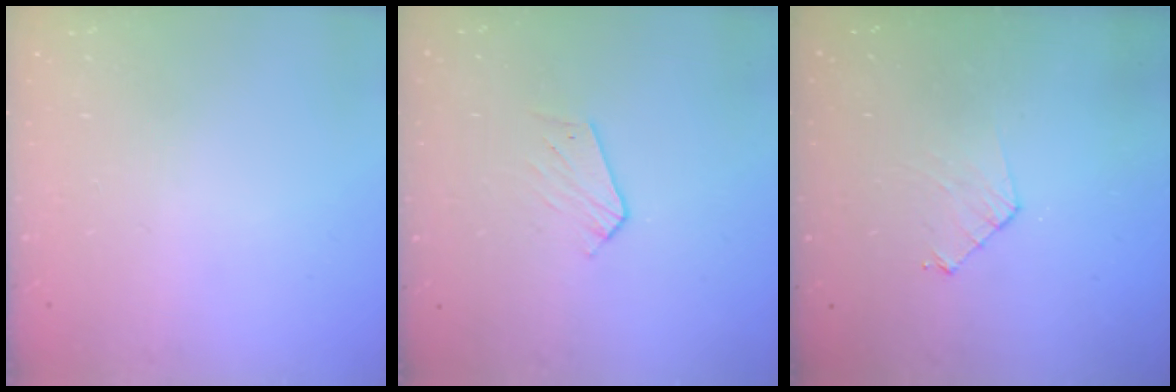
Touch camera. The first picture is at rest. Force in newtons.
{"total": 3.8, "press": 3.7, "slide": 0.3}
{"total": 6.7, "press": 6.7, "slide": 0.5}